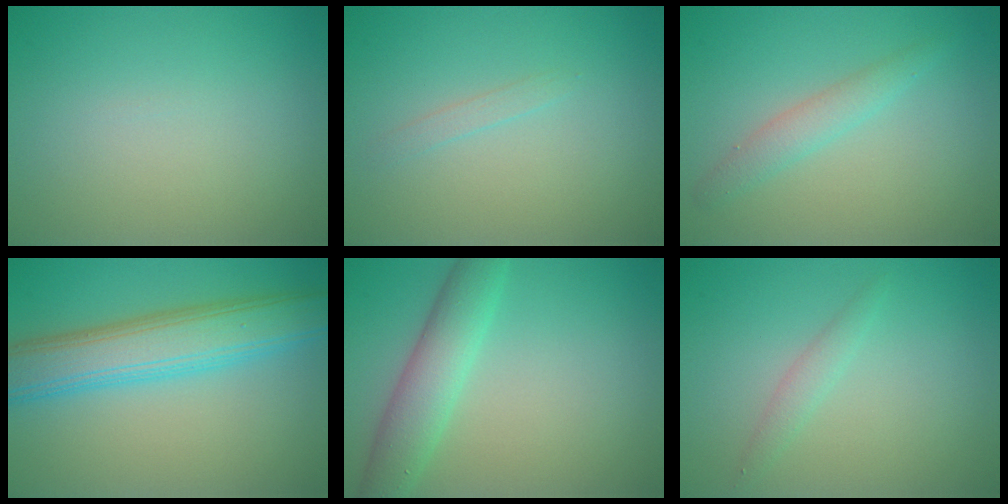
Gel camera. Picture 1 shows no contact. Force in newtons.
{"total": 0.8, "press": 0.8, "slide": 0.1}
{"total": 2.9, "press": 2.9, "slide": 0.4}
{"total": 7.7, "press": 7.7, "slide": 0.2}
{"total": 4.0, "press": 4.0, "slide": 0.2}
{"total": 1.3, "press": 1.3, "slide": 0.1}